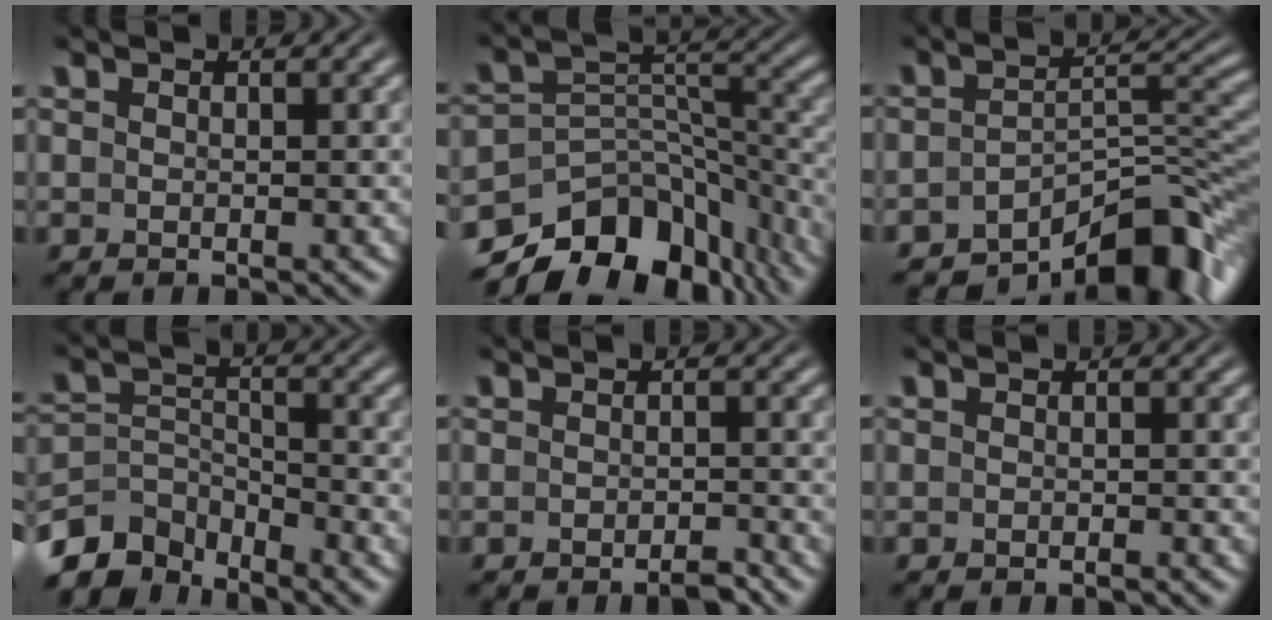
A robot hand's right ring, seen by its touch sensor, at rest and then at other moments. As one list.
[{"total": 14.2, "force": [-8.6, 8.3, 7.8], "torque": [-0.136, -0.050, -0.116]}, {"total": 12.3, "force": [-7.4, 5.5, 8.1], "torque": [-0.091, -0.036, -0.097]}, {"total": 8.1, "force": [-5.4, 5.0, 3.2], "torque": [-0.077, -0.051, -0.076]}, {"total": 1.8, "force": [-1.7, -0.3, 0.4], "torque": [-0.004, -0.004, -0.029]}, {"total": 0.9, "force": [-0.9, -0.3, 0.1], "torque": [-0.001, -0.001, -0.014]}]